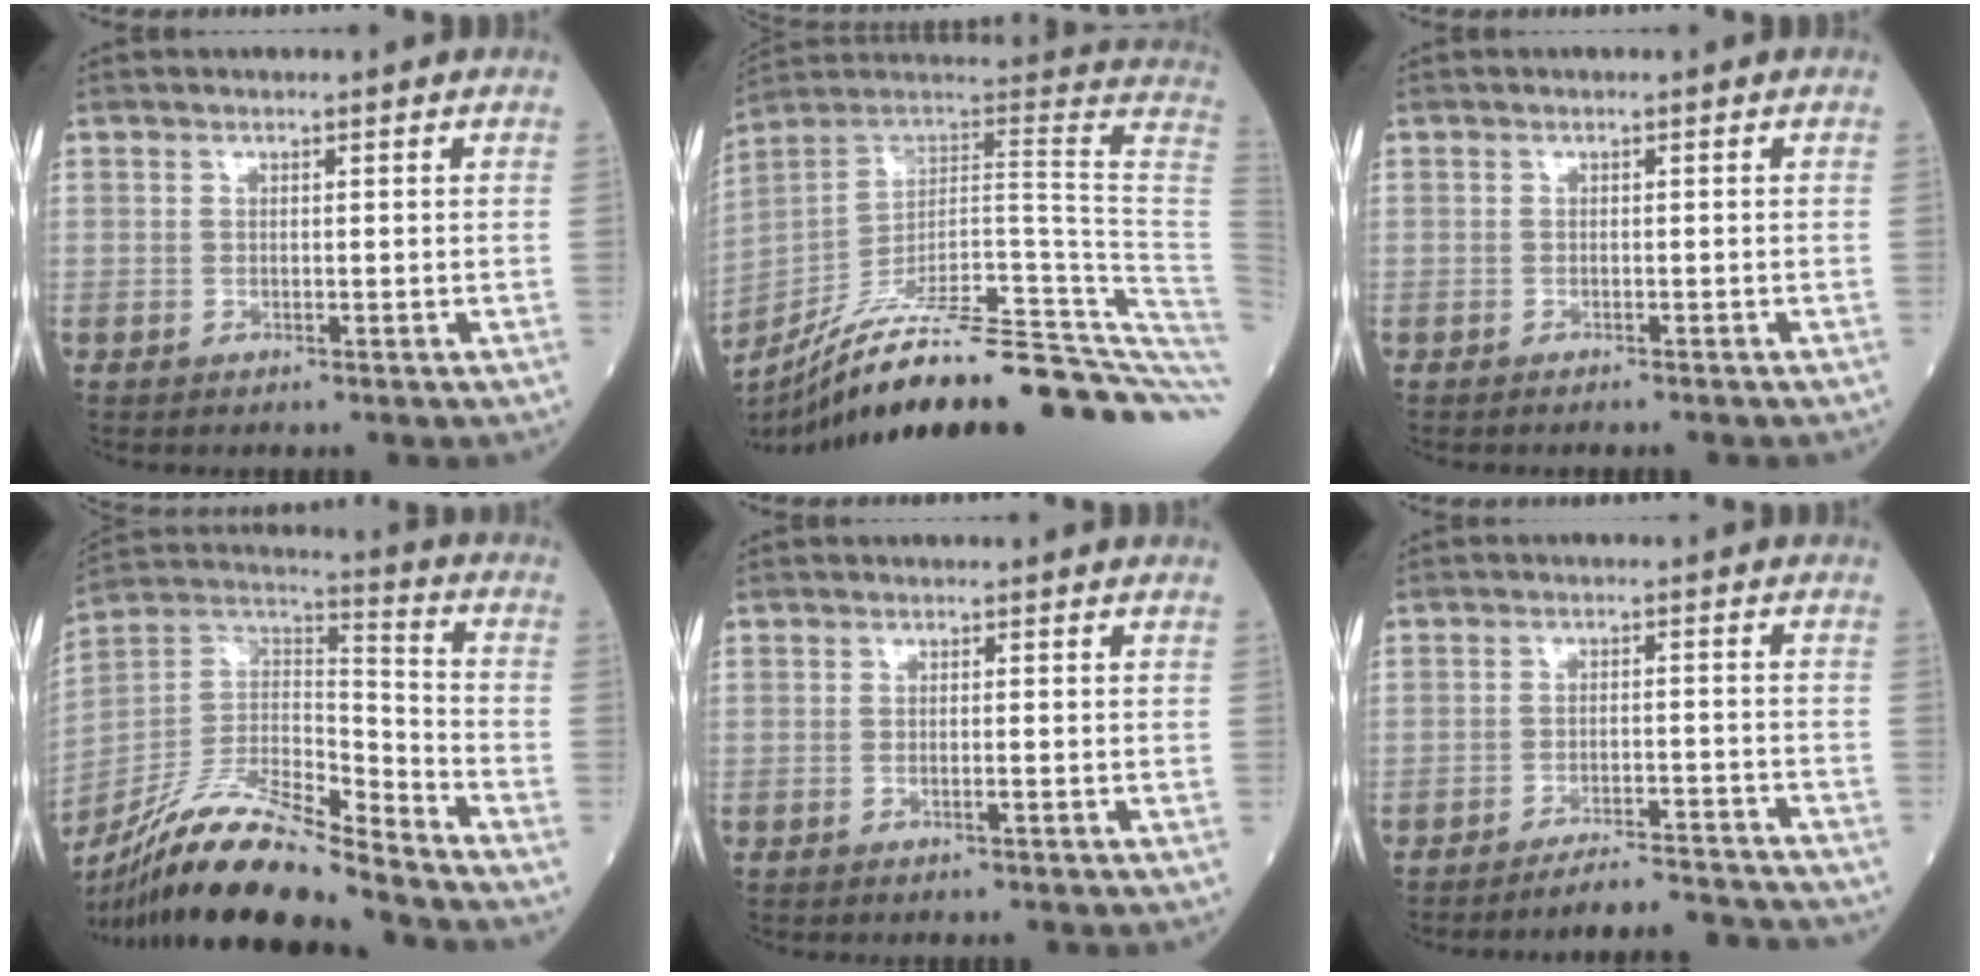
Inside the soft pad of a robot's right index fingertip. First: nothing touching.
{"total": 34.6, "force": [-26.7, 1.3, 22.1], "torque": [-0.179, -0.024, -0.371]}
{"total": 1.7, "force": [-1.6, 0.1, 0.6], "torque": [-0.010, -0.002, -0.019]}
{"total": 18.3, "force": [-15.3, 1.7, 9.9], "torque": [-0.197, 0.008, -0.284]}
{"total": 0.9, "force": [-0.3, 0.0, 0.8], "torque": [-0.017, 0.000, -0.005]}
{"total": 8.6, "force": [-8.6, -0.4, 0.8], "torque": [-0.003, 0.004, -0.127]}